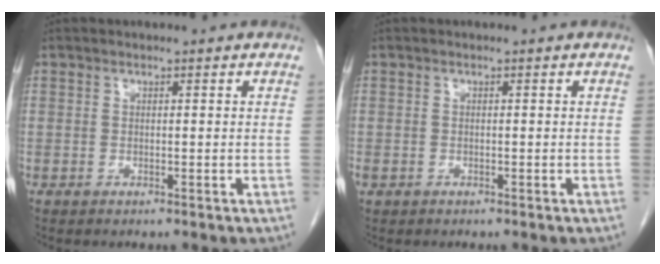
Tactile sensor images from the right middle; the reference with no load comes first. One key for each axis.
{"total": 0.6, "fx": -0.3, "fy": 0.5, "fz": 0.4, "tx": -0.012, "ty": 0.000, "tz": -0.002}